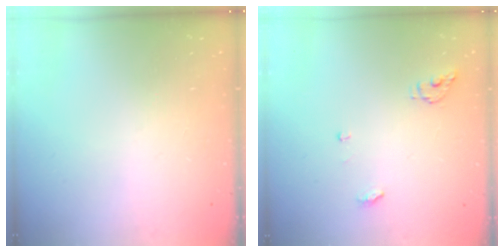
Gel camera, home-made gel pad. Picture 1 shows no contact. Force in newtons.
{"total": 4.8, "press": 4.8, "slide": 0.4}